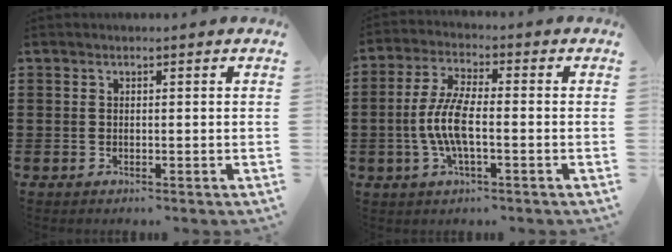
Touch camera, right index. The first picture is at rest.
{"total": 7.3, "force": [-1.4, 2.5, 6.7], "torque": [-0.157, -0.010, -0.035]}